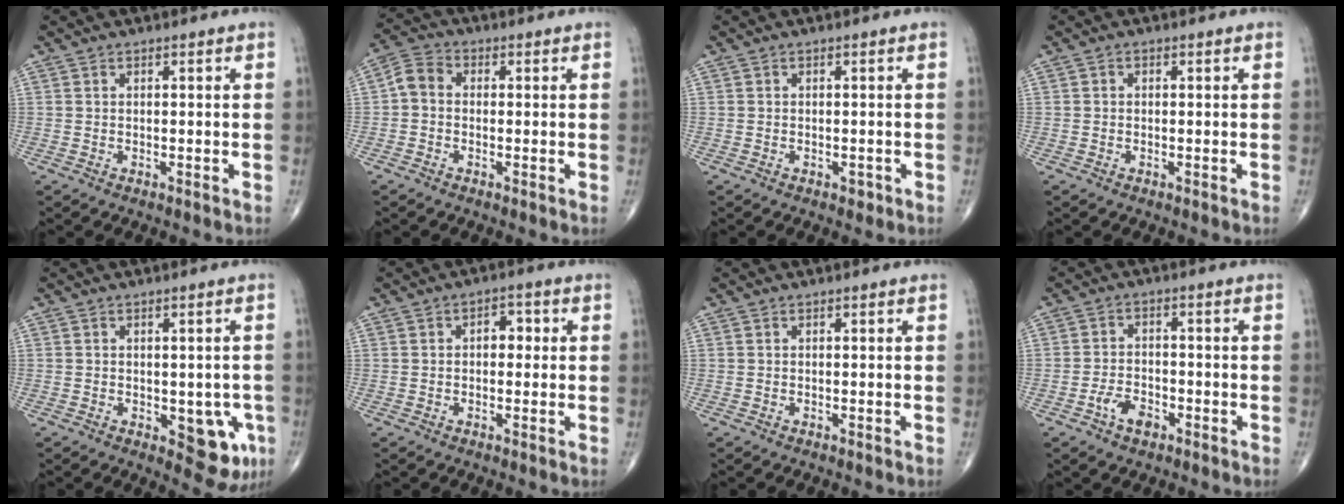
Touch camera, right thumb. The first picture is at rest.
{"total": 4.4, "force": [-0.3, 3.4, 2.8], "torque": [-0.043, 0.013, -0.021]}
{"total": 1.0, "force": [-0.5, 0.7, 0.6], "torque": [-0.005, 0.000, -0.007]}
{"total": 0.5, "force": [-0.1, 0.4, 0.2], "torque": [-0.001, 0.001, -0.005]}
{"total": 8.1, "force": [-2.3, 4.2, 6.5], "torque": [-0.038, -0.005, -0.021]}
{"total": 3.5, "force": [0.3, 2.3, 2.6], "torque": [-0.022, 0.010, -0.001]}
{"total": 0.0}
{"total": 4.8, "force": [-2.5, 2.8, 2.9], "torque": [-0.044, 0.018, -0.047]}